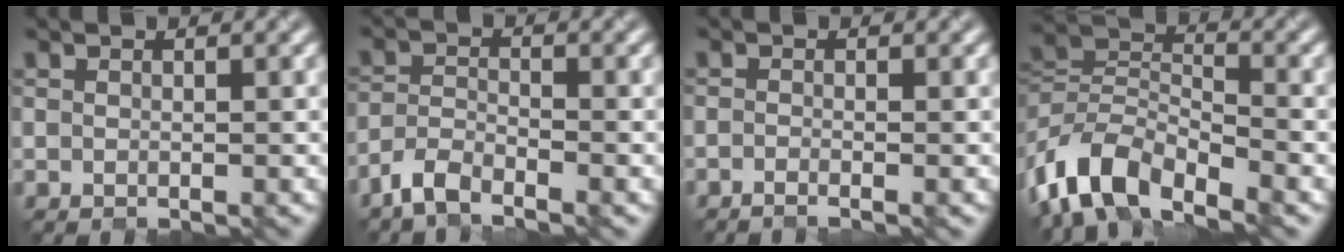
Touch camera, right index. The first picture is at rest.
{"total": 3.2, "force": [-2.7, 0.8, 1.5], "torque": [-0.034, -0.003, -0.063]}
{"total": 1.2, "force": [-0.8, 0.4, 0.9], "torque": [-0.005, -0.010, -0.019]}
{"total": 8.2, "force": [-5.5, 4.0, 4.5], "torque": [-0.079, -0.001, -0.119]}